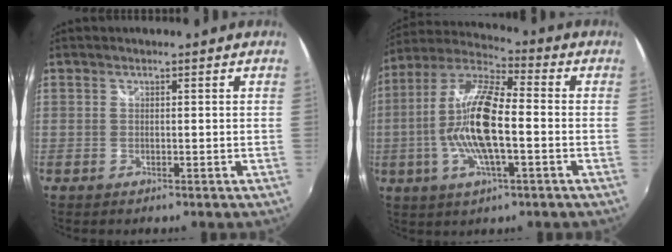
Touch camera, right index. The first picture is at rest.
{"total": 15.5, "force": [-2.3, 4.2, 14.8], "torque": [-0.288, 0.001, -0.051]}